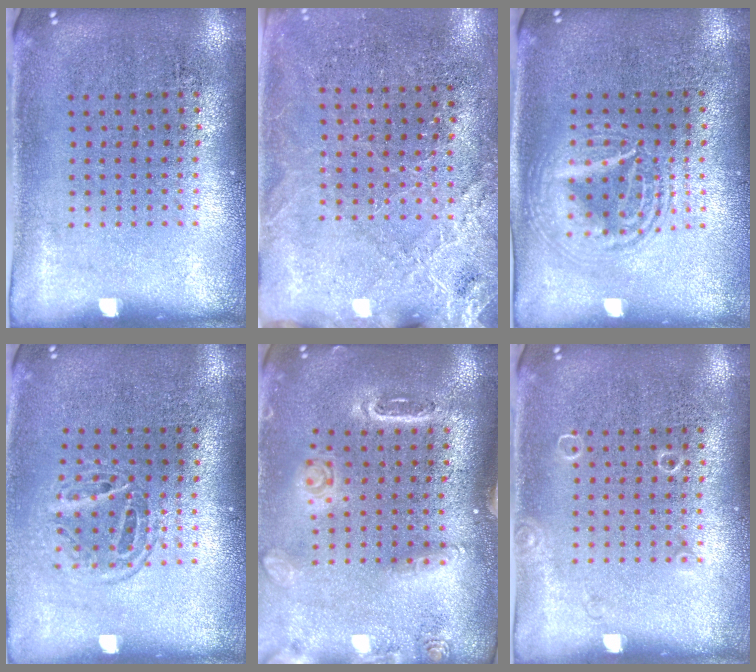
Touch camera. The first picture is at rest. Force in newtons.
{"total": 2.6, "press": 2.6, "slide": 0.5}
{"total": 2.9, "press": 2.8, "slide": 0.3}
{"total": 1.6, "press": 1.2, "slide": 1.0}
{"total": 1.5, "press": 1.5, "slide": 0.2}
{"total": 0.6, "press": 0.6, "slide": 0.1}